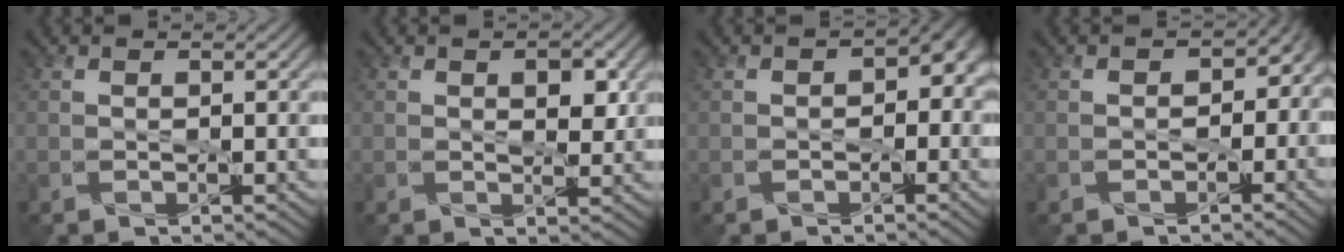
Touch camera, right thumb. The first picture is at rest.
{"total": 3.3, "force": [1.1, 1.8, 2.5], "torque": [-0.039, -0.006, 0.020]}
{"total": 3.8, "force": [-0.4, 2.9, 2.5], "torque": [-0.023, -0.014, -0.008]}
{"total": 3.2, "force": [-0.9, 2.7, 1.4], "torque": [-0.002, -0.008, -0.014]}